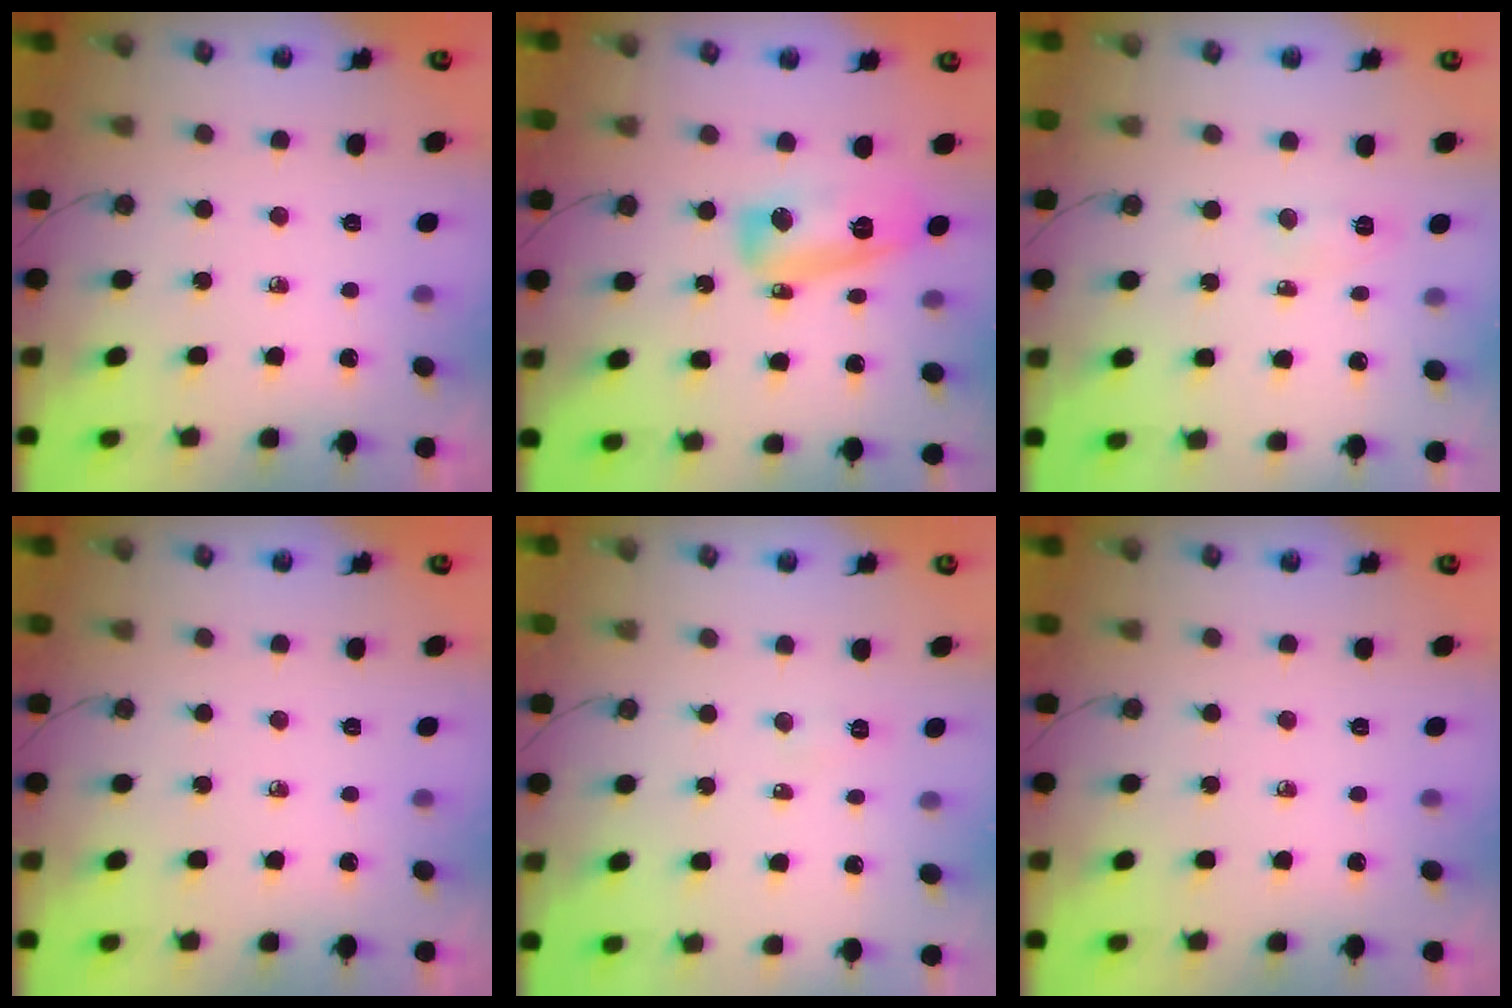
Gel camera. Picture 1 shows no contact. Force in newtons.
{"total": 13.8, "press": 13.4, "slide": 3.2}
{"total": 5.2, "press": 5.1, "slide": 0.5}
{"total": 0.0}
{"total": 4.7, "press": 4.7, "slide": 0.6}
{"total": 0.0}